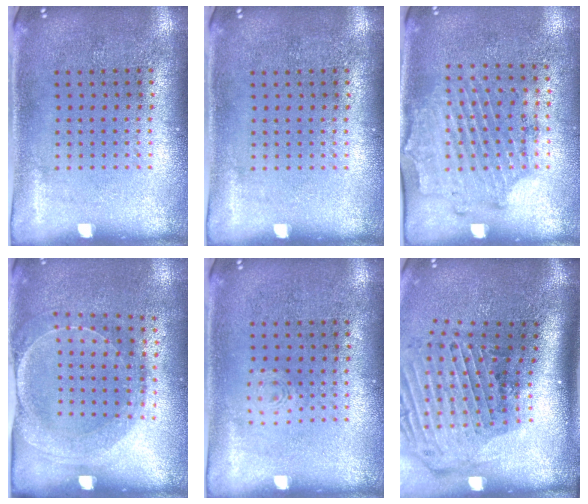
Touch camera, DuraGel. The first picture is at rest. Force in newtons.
{"total": 0.0}
{"total": 1.7, "press": 1.4, "slide": 0.9}
{"total": 1.5, "press": 1.5, "slide": 0.4}
{"total": 0.6, "press": 0.6, "slide": 0.1}
{"total": 3.1, "press": 2.2, "slide": 2.2}